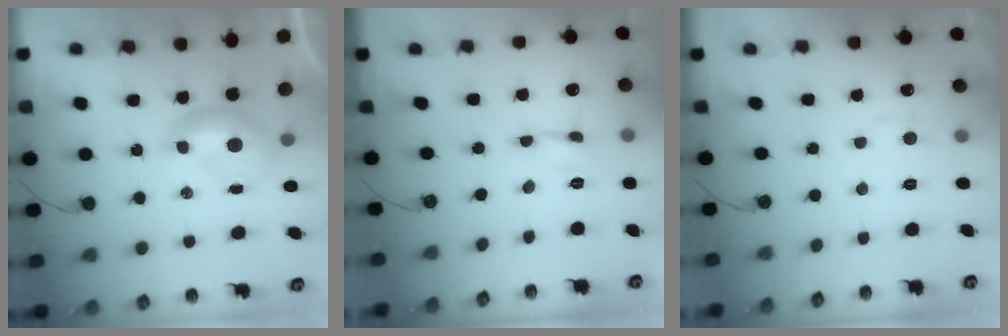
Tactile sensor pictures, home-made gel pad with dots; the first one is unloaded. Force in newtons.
{"total": 0.8, "press": 0.8, "slide": 0.1}
{"total": 1.5, "press": 1.3, "slide": 0.8}